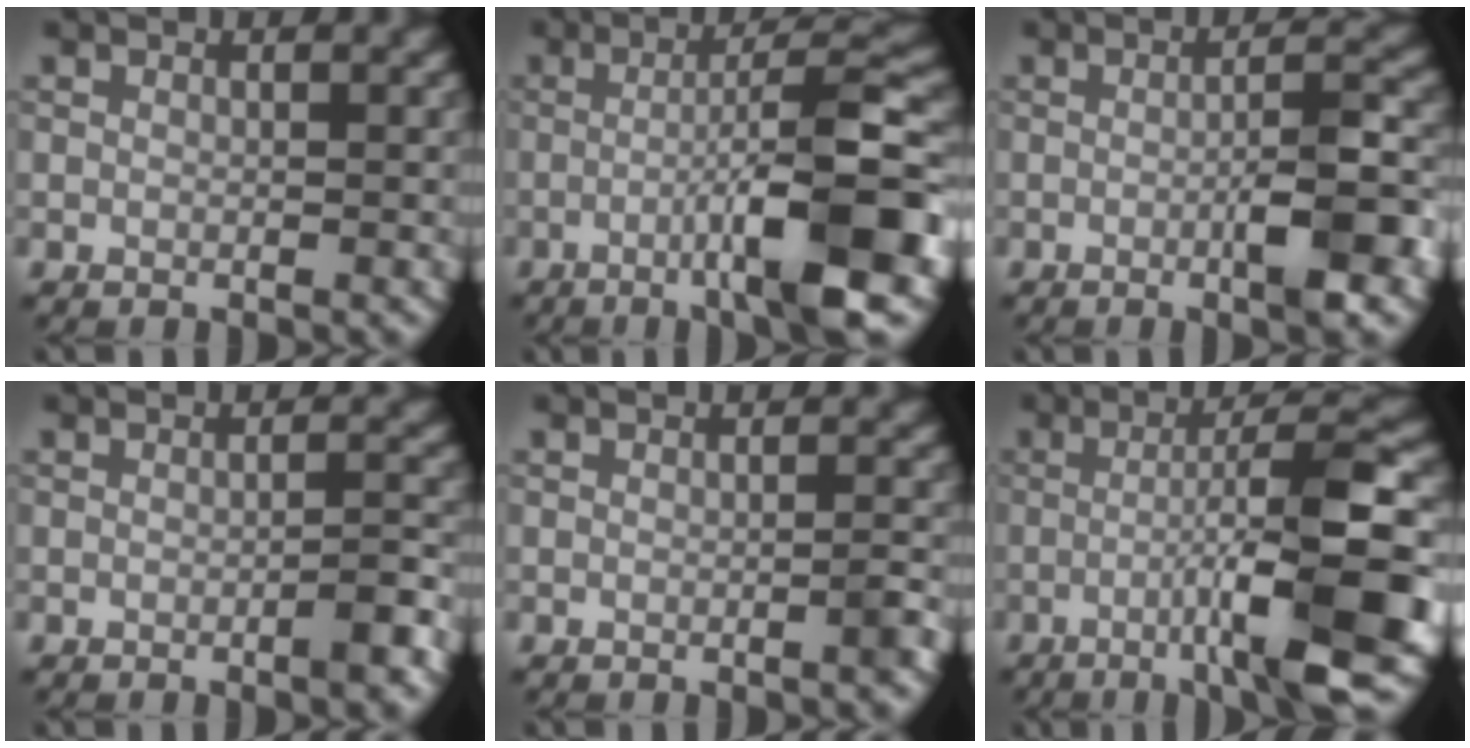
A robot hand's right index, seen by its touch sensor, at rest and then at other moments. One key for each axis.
{"total": 9.6, "fx": -2.8, "fy": 1.3, "fz": 9.1, "tx": -0.126, "ty": 0.015, "tz": -0.053}
{"total": 5.3, "fx": -1.5, "fy": 0.8, "fz": 5.1, "tx": -0.075, "ty": 0.007, "tz": -0.024}
{"total": 2.1, "fx": -1.0, "fy": 0.3, "fz": 1.8, "tx": -0.023, "ty": 0.007, "tz": -0.018}
{"total": 0.9, "fx": -0.4, "fy": 0.1, "fz": 0.8, "tx": -0.010, "ty": 0.005, "tz": -0.008}
{"total": 10.5, "fx": -2.6, "fy": 1.4, "fz": 10.0, "tx": -0.138, "ty": 0.017, "tz": -0.049}